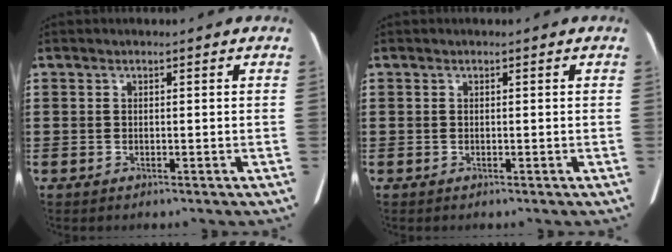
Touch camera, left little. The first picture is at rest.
{"total": 0.0}